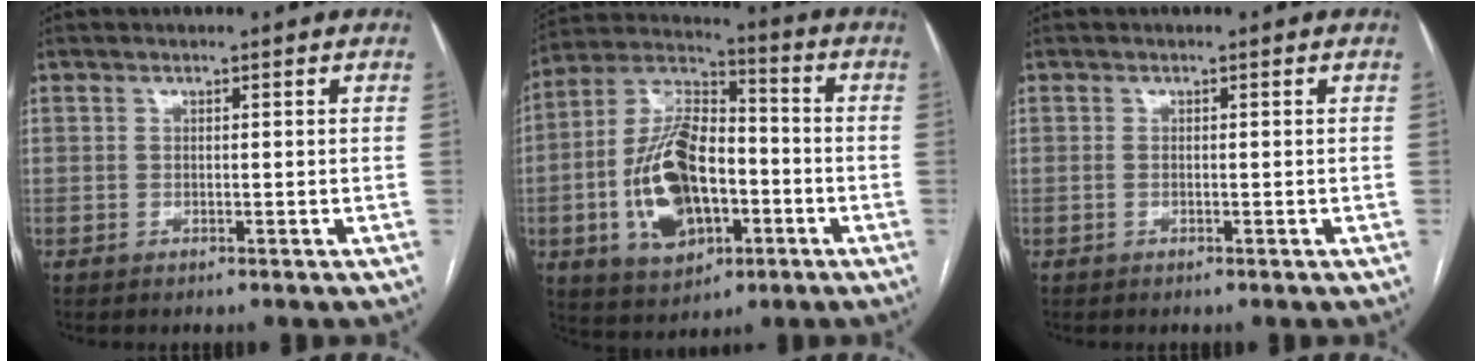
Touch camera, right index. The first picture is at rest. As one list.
[{"total": 16.4, "force": [-3.9, 8.6, 13.4], "torque": [-0.274, 0.015, -0.062]}, {"total": 0.0}]